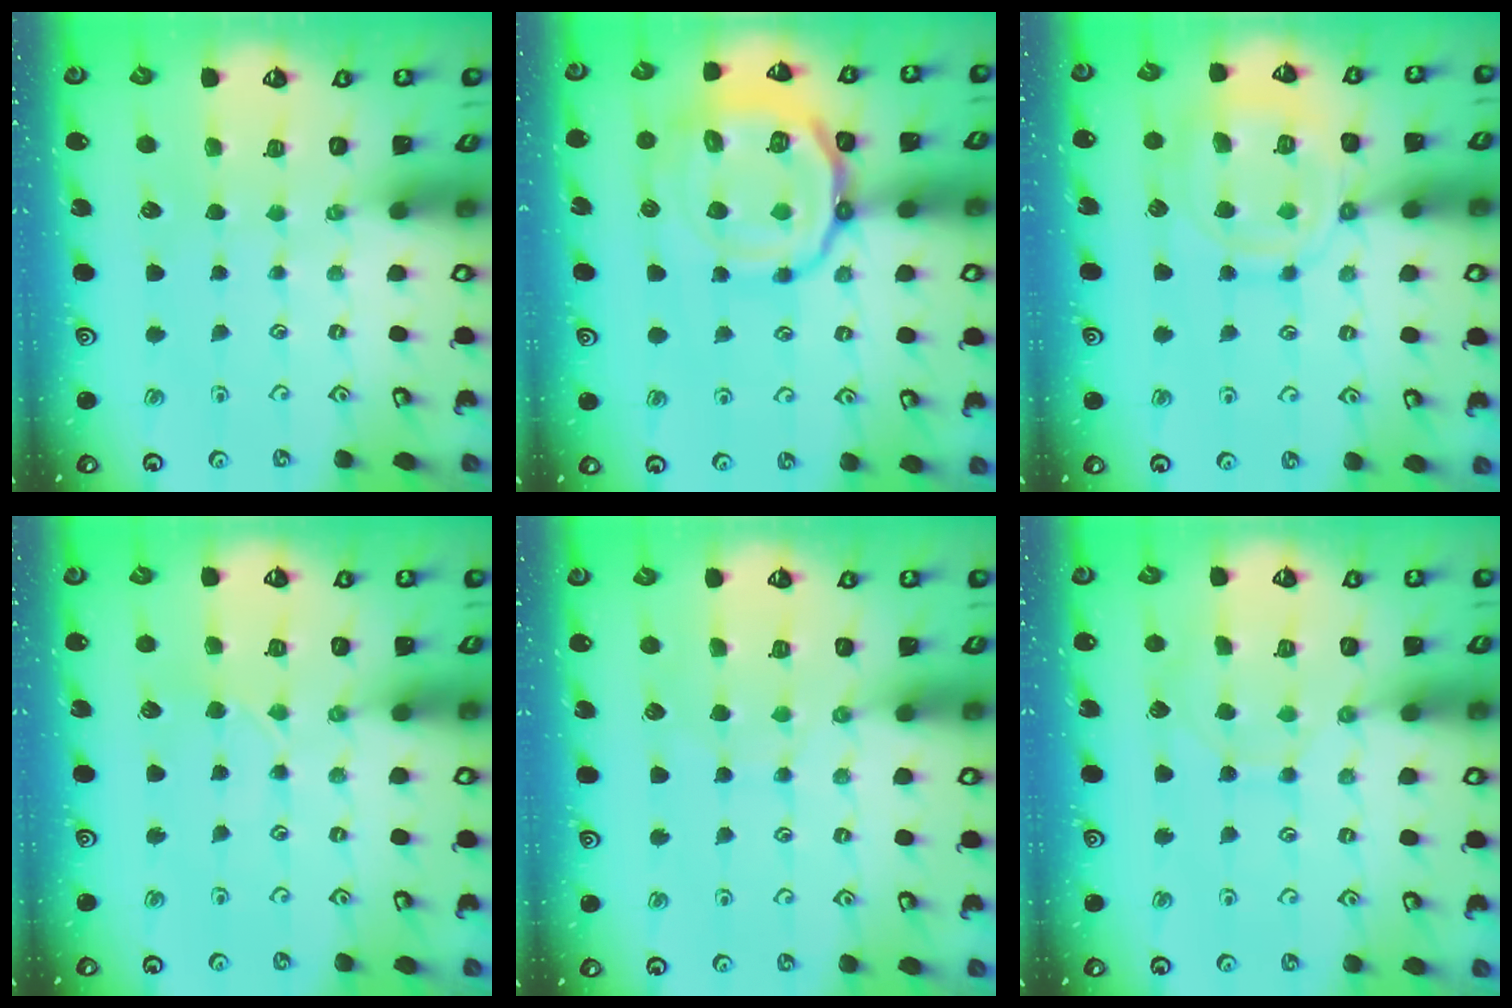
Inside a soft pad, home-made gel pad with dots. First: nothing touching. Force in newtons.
{"total": 20.5, "press": 20.4, "slide": 2.3}
{"total": 11.9, "press": 11.9, "slide": 0.7}
{"total": 2.2, "press": 2.2, "slide": 0.3}
{"total": 4.3, "press": 4.3, "slide": 0.5}
{"total": 6.6, "press": 6.5, "slide": 0.7}